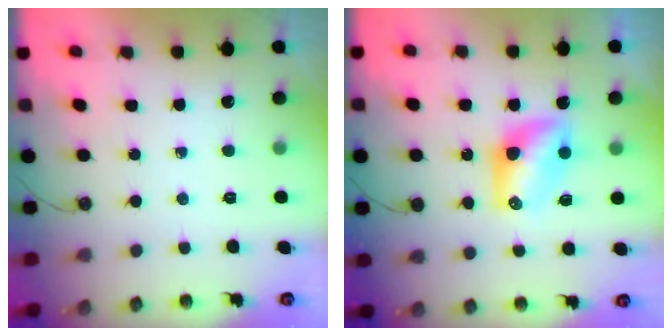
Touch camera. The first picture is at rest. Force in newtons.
{"total": 7.4, "press": 7.4, "slide": 0.2}